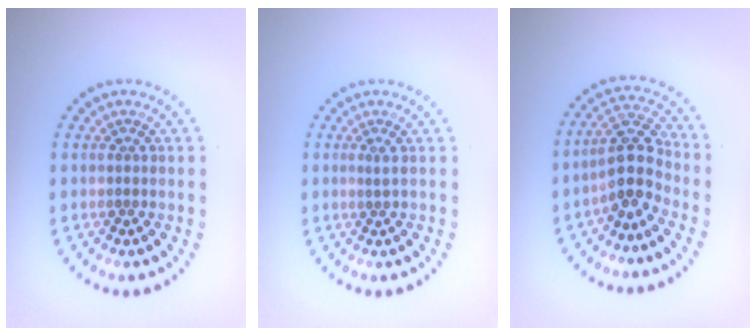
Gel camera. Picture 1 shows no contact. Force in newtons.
{"total": 0.5, "press": 0.3, "slide": 0.4}
{"total": 4.0, "press": 3.5, "slide": 1.9}